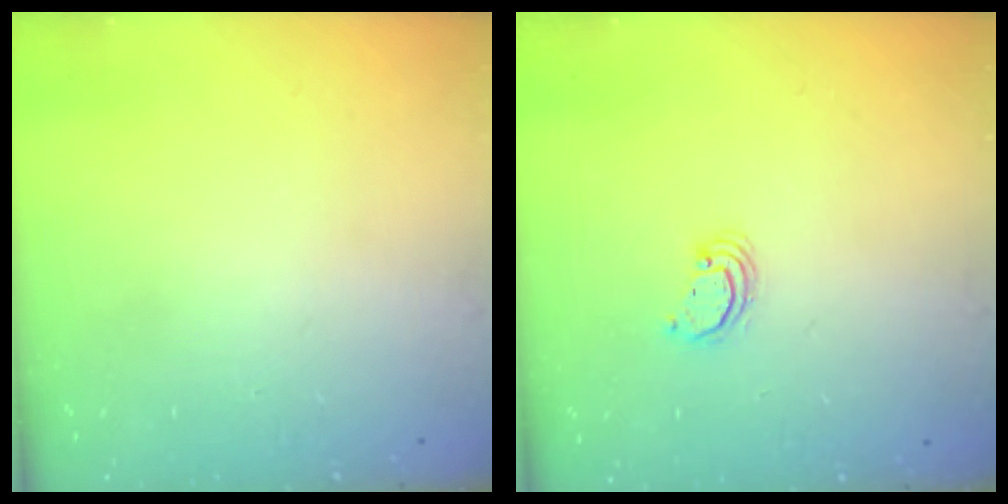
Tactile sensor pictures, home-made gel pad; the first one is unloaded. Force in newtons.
{"total": 2.7, "press": 2.7, "slide": 0.2}